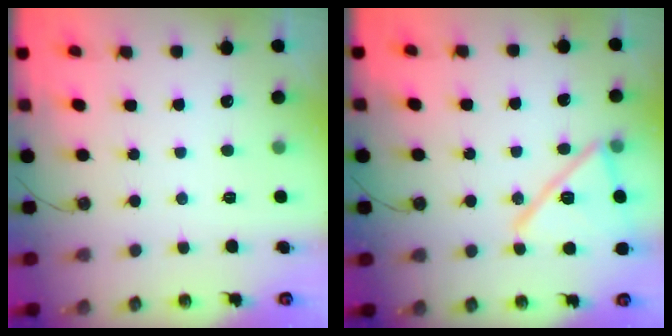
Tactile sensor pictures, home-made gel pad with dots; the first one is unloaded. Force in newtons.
{"total": 16.8, "press": 16.8, "slide": 0.3}